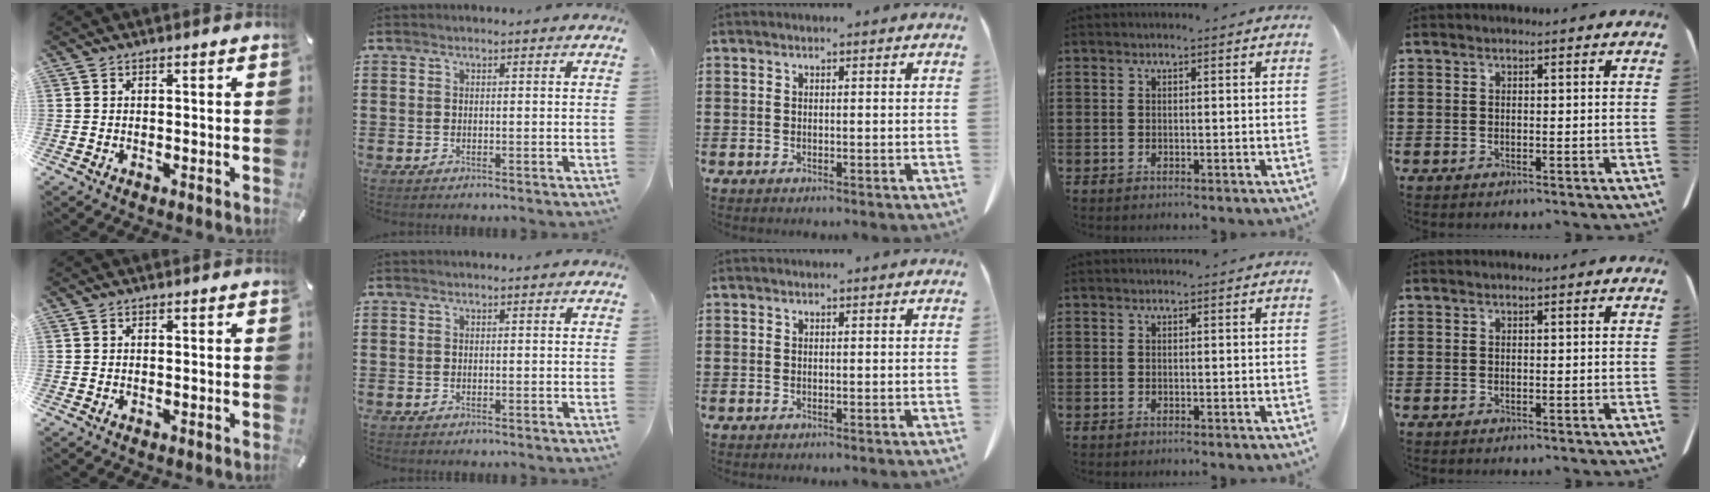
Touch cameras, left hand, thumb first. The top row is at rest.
{}